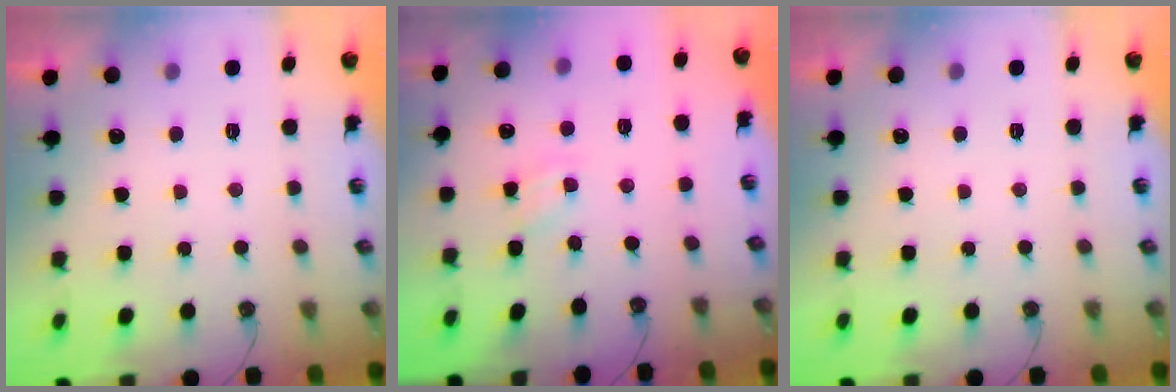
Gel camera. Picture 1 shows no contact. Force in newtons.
{"total": 2.1, "press": 2.1, "slide": 0.3}
{"total": 0.0}